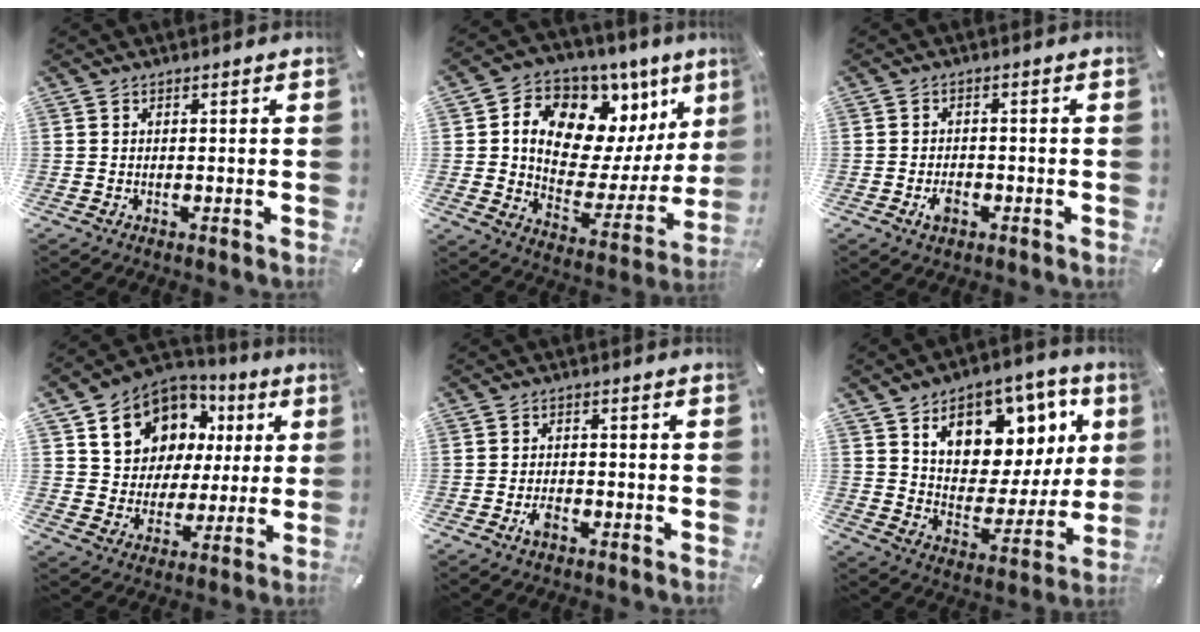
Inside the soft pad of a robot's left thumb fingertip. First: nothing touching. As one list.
[{"total": 13.0, "force": [6.5, 9.3, 6.4], "torque": [-0.094, -0.069, 0.113]}, {"total": 3.3, "force": [-1.4, 2.1, 2.1], "torque": [-0.043, 0.004, -0.026]}, {"total": 12.8, "force": [5.7, 10.9, 3.5], "torque": [-0.082, -0.036, 0.116]}, {"total": 3.3, "force": [-1.7, 1.9, 2.1], "torque": [-0.042, 0.006, -0.031]}, {"total": 14.5, "force": [8.6, 9.5, 6.7], "torque": [-0.094, -0.063, 0.148]}]